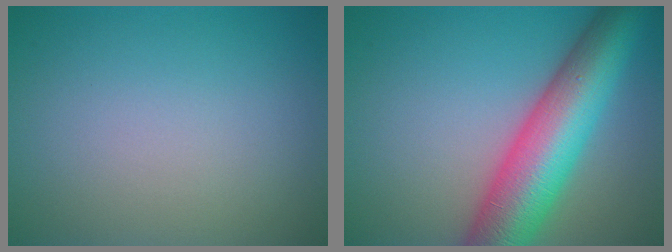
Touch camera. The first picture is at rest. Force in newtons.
{"total": 10.8, "press": 10.8, "slide": 0.3}